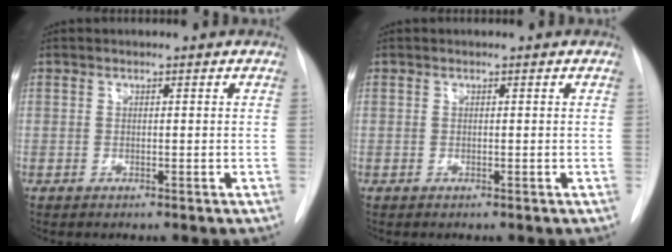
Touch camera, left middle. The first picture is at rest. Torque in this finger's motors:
{"motor_torque": [0.01, -0.01, -0.02, 0.00]}